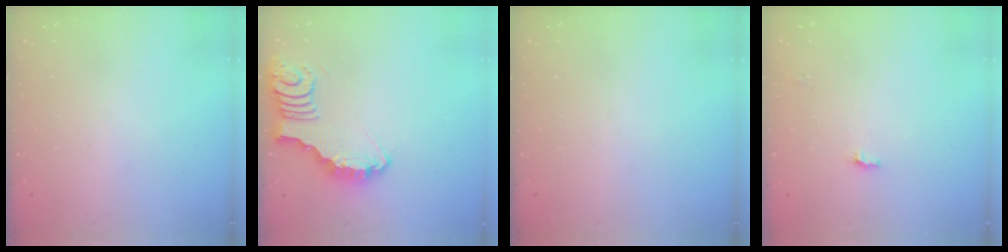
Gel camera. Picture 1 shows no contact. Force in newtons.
{"total": 3.8, "press": 3.8, "slide": 0.1}
{"total": 0.0}
{"total": 2.9, "press": 2.9, "slide": 0.1}